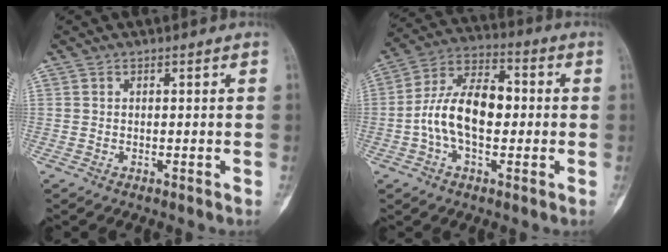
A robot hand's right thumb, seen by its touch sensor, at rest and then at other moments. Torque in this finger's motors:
{"motor_torque": [1.76, 1.72, 1.04, -0.88, 0.21]}